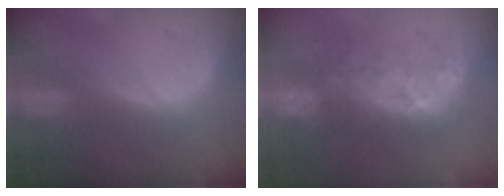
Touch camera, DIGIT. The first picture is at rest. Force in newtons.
{"total": 8.1, "press": 7.9, "slide": 1.8}